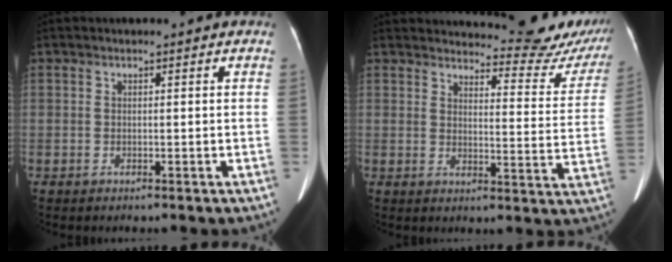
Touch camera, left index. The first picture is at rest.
{"total": 15.0, "force": [14.7, 1.9, 2.3], "torque": [-0.001, -0.076, 0.149]}